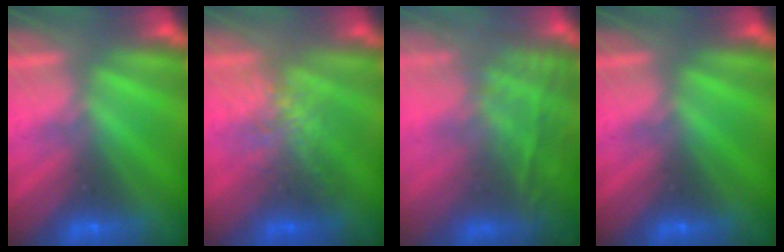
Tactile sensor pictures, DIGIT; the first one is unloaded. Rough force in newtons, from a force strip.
{"total": 2.5}
{"total": 11.2}
{"total": 0.0}